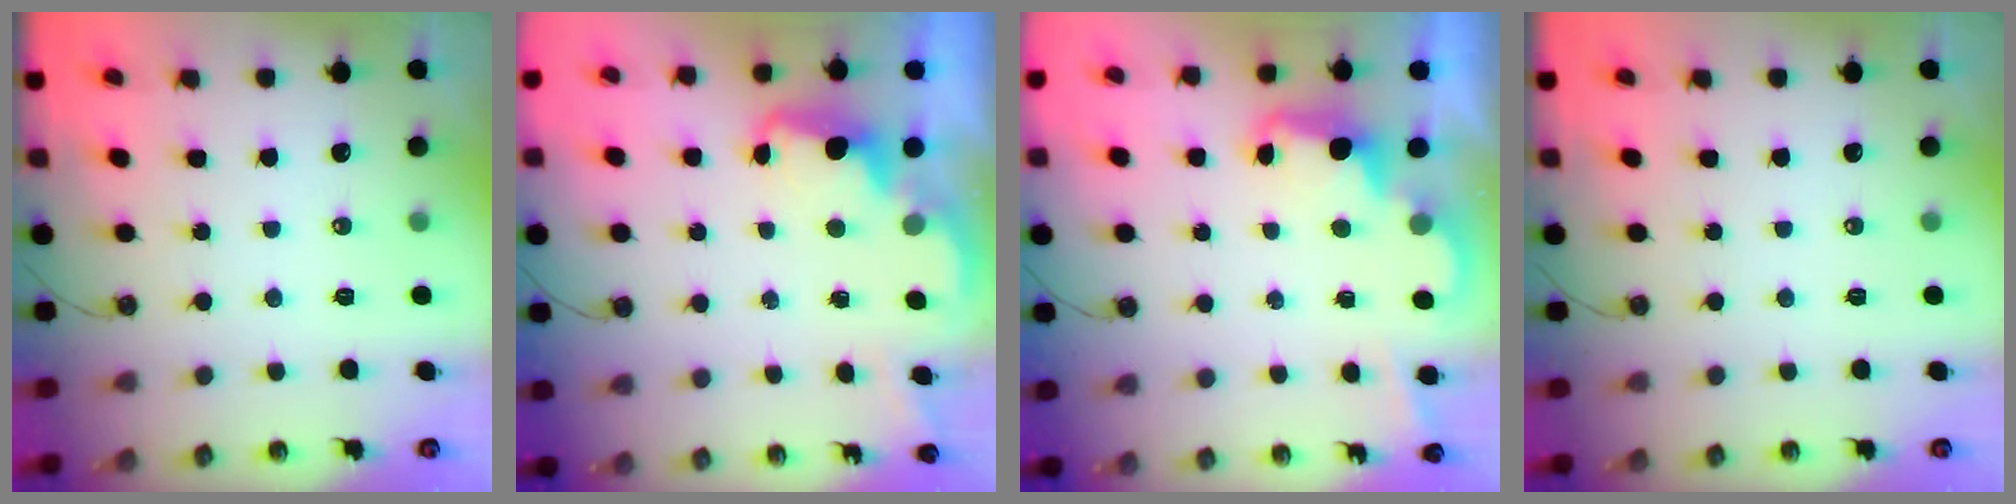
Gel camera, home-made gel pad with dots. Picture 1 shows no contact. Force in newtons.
{"total": 2.5, "press": 2.4, "slide": 0.5}
{"total": 2.5, "press": 2.5, "slide": 0.5}
{"total": 0.0}